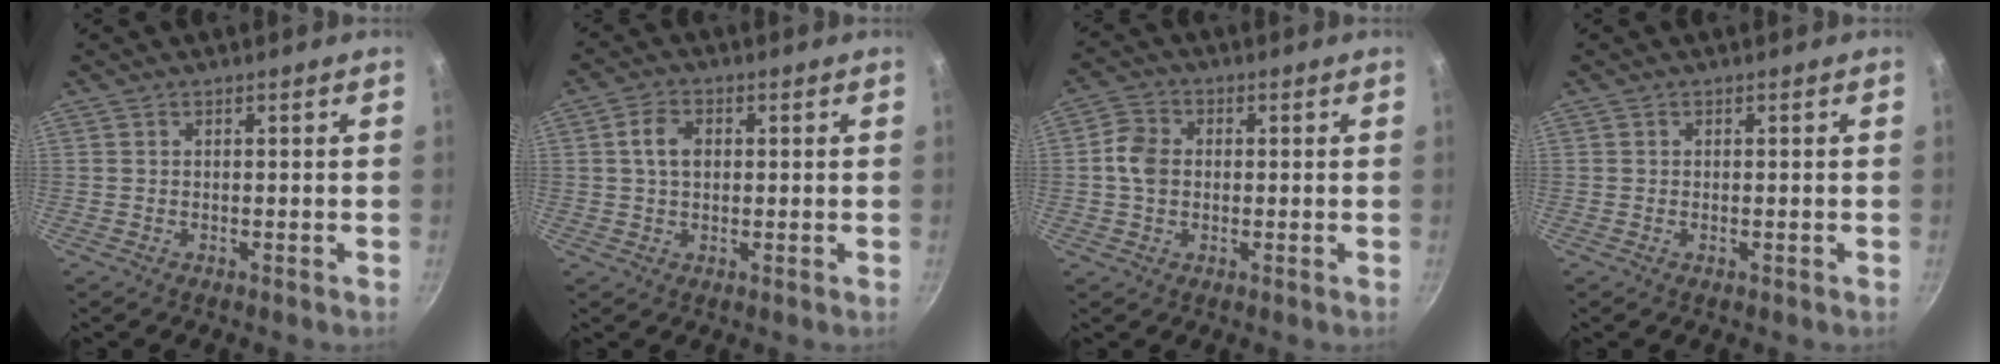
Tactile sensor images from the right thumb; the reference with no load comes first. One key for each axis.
{"total": 4.8, "fx": 0.7, "fy": 3.3, "fz": 3.3, "tx": -0.052, "ty": 0.007, "tz": 0.007}
{"total": 5.5, "fx": -0.1, "fy": 4.4, "fz": 3.3, "tx": -0.054, "ty": 0.010, "tz": -0.012}
{"total": 0.6, "fx": -0.2, "fy": 0.3, "fz": 0.5, "tx": -0.009, "ty": 0.002, "tz": -0.003}